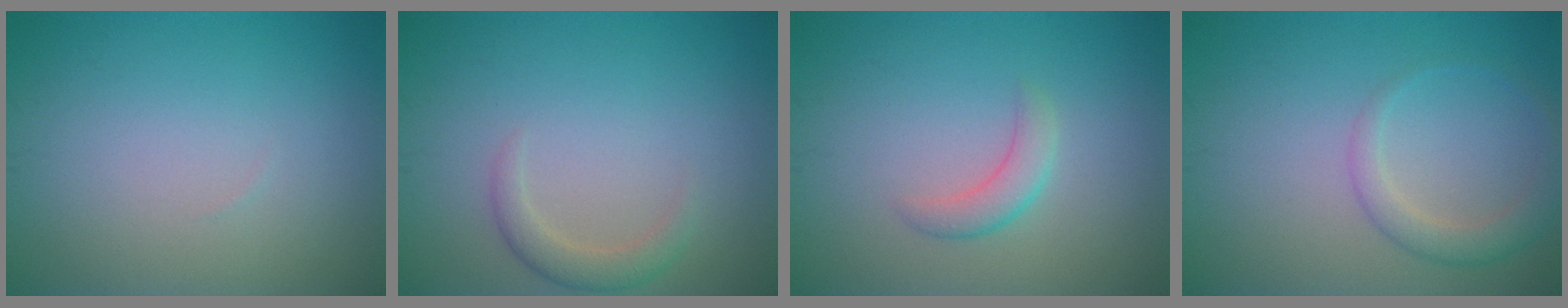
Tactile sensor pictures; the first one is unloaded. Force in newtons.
{"total": 1.9, "press": 1.9, "slide": 0.1}
{"total": 2.0, "press": 1.9, "slide": 0.2}
{"total": 2.5, "press": 2.5, "slide": 0.1}